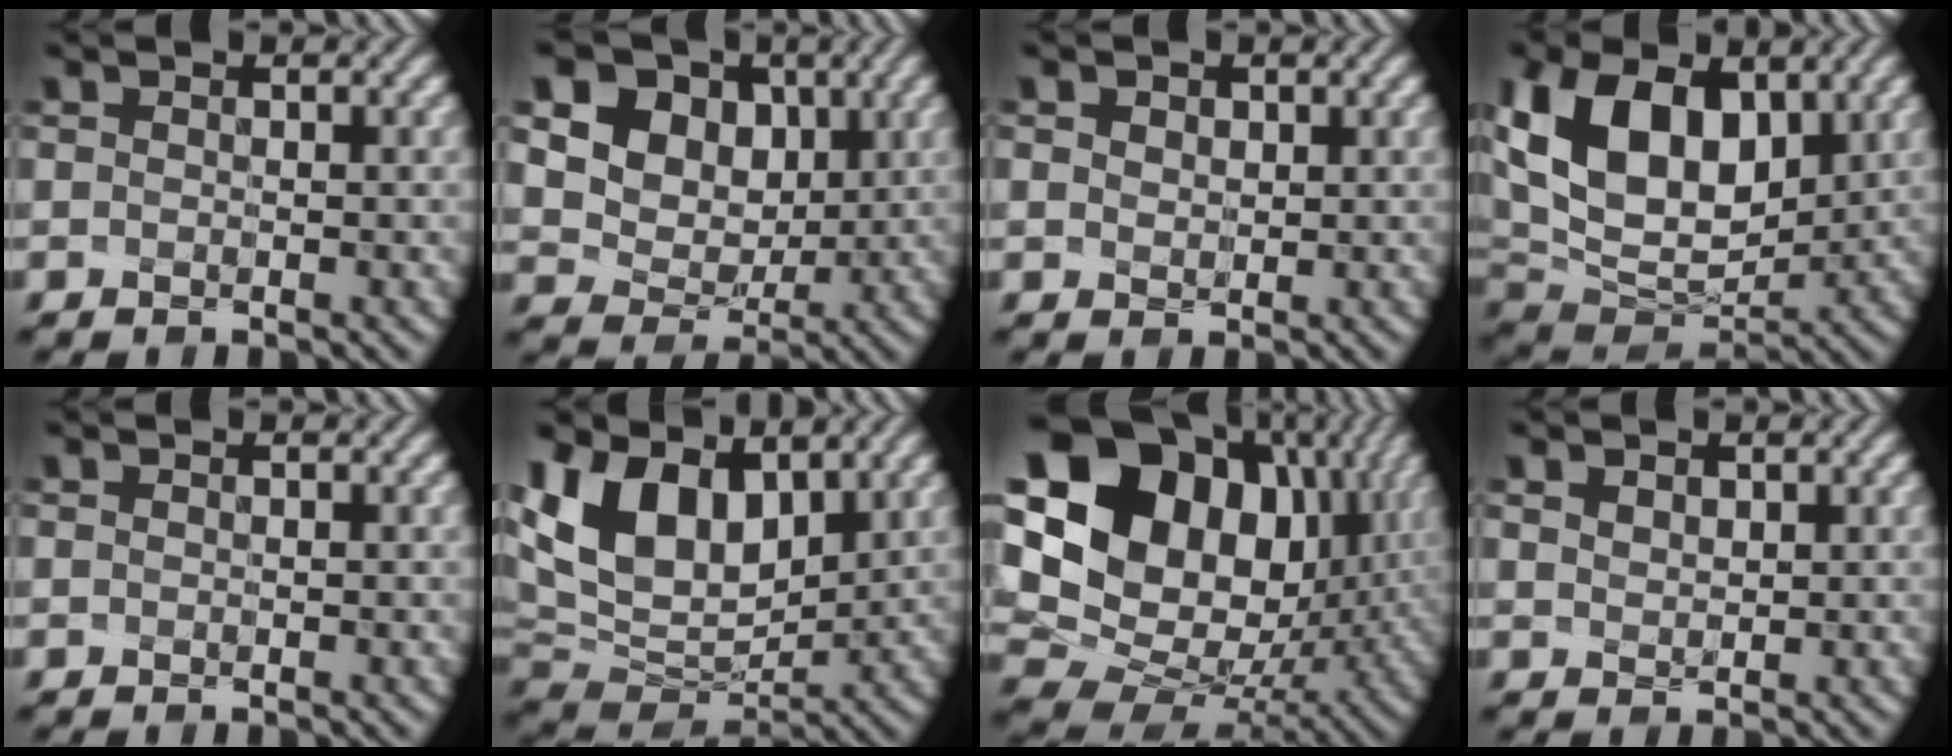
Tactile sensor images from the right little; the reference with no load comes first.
{"total": 14.4, "force": [6.0, 11.4, 6.5], "torque": [-0.163, 0.019, 0.121]}
{"total": 2.0, "force": [1.0, 1.4, 1.0], "torque": [-0.026, 0.012, 0.011]}
{"total": 10.2, "force": [2.9, 6.4, 7.4], "torque": [-0.158, 0.000, 0.056]}
{"total": 0.0}
{"total": 8.8, "force": [3.5, 5.4, 6.0], "torque": [-0.139, -0.004, 0.070]}
{"total": 20.8, "force": [6.9, 16.4, 10.8], "torque": [-0.266, 0.036, 0.146]}
{"total": 2.3, "force": [1.4, 1.5, 1.1], "torque": [-0.032, 0.011, 0.023]}